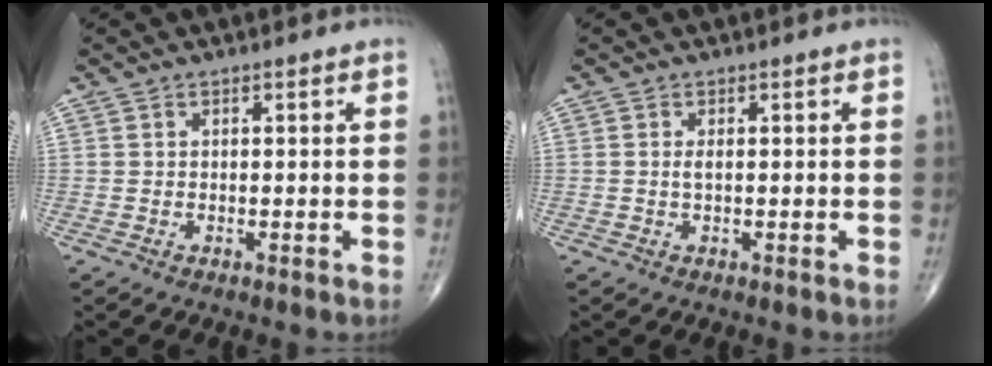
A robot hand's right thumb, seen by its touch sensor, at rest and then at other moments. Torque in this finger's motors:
{"motor_torque": [0.10, 0.05, 0.24, 0.11, -0.01]}